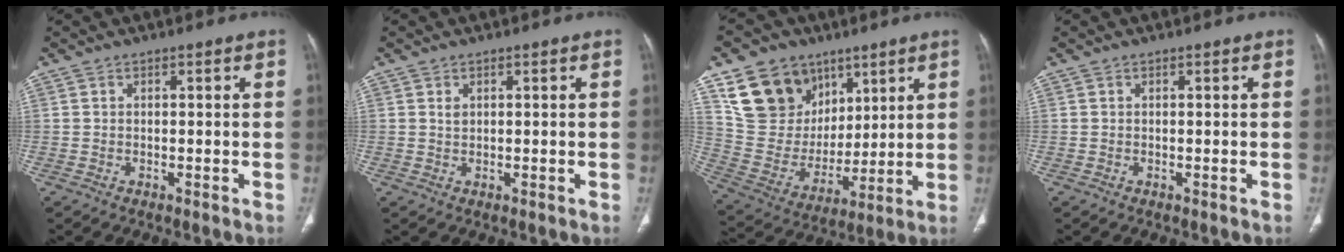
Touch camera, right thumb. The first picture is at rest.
{"total": 1.2, "force": [0.6, 0.8, 0.7], "torque": [-0.008, -0.002, 0.013]}
{"total": 18.6, "force": [9.8, 14.1, 7.1], "torque": [-0.098, -0.025, 0.196]}
{"total": 0.0}